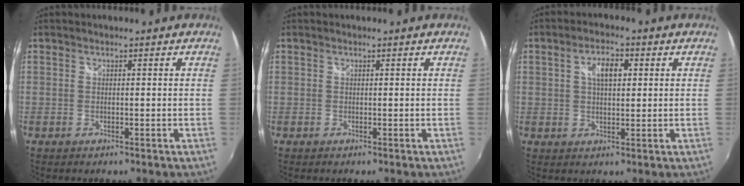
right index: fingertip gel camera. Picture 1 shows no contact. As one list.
[{"total": 0.0}, {"total": 5.1, "force": [1.4, 2.4, 4.3], "torque": [-0.074, 0.012, 0.025]}]